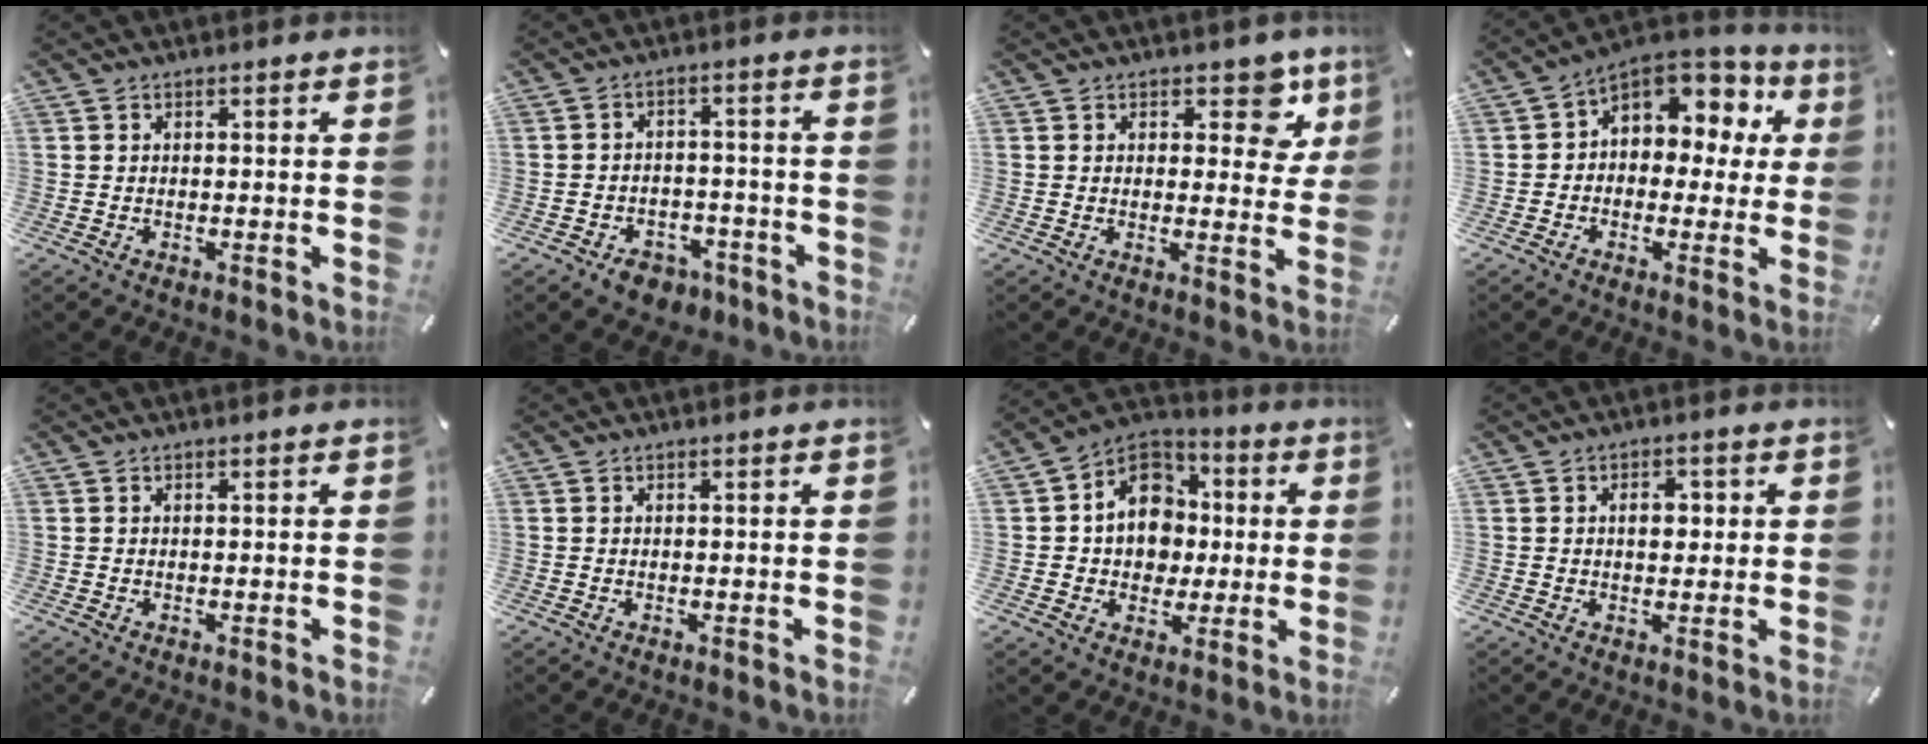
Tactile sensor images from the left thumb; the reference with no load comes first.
{"total": 6.7, "force": [-4.2, 4.5, 2.7], "torque": [-0.038, 0.032, -0.071]}
{"total": 7.9, "force": [4.4, 4.8, 4.5], "torque": [-0.031, -0.023, 0.068]}
{"total": 8.1, "force": [2.7, 6.6, 4.0], "torque": [-0.062, -0.022, 0.049]}
{"total": 0.0}
{"total": 0.0}
{"total": 12.2, "force": [0.0, 11.0, 5.1], "torque": [-0.095, 0.009, 0.004]}
{"total": 4.5, "force": [0.5, 3.1, 3.3], "torque": [-0.035, -0.003, -0.002]}